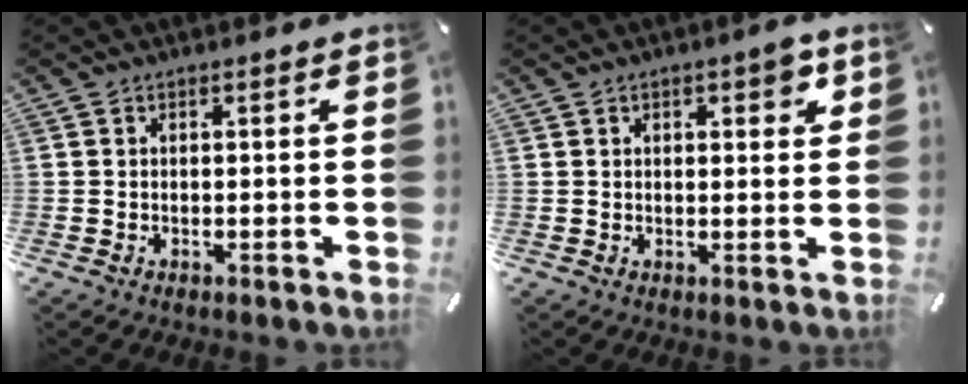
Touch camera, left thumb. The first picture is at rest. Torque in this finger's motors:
{"motor_torque": [0.15, -0.04, 0.01, 0.28, -0.08]}